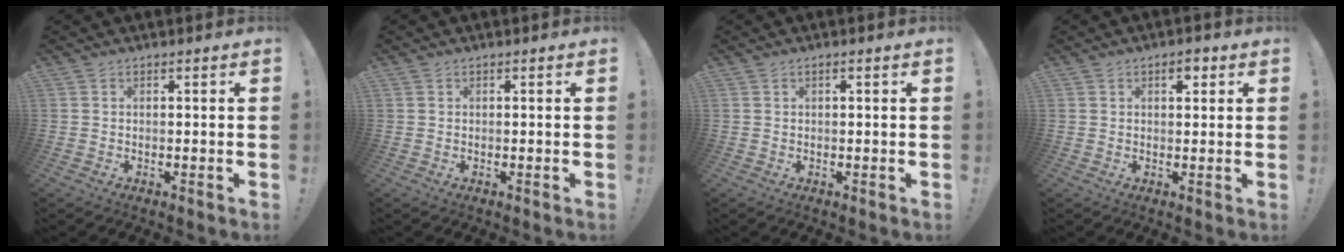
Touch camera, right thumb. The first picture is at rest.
{"total": 0.0}
{"total": 0.8, "force": [0.2, -0.2, 0.7], "torque": [-0.009, -0.002, 0.002]}
{"total": 3.0, "force": [1.7, 1.4, 2.1], "torque": [-0.023, -0.004, 0.025]}